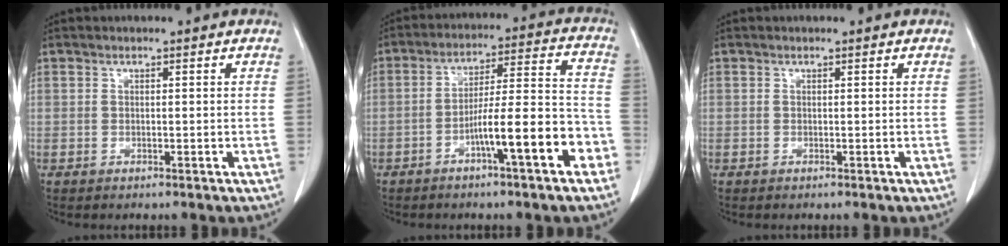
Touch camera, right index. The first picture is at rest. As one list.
[{"total": 12.0, "force": [-5.4, 1.0, 10.7], "torque": [-0.166, 0.023, -0.083]}, {"total": 0.0}]